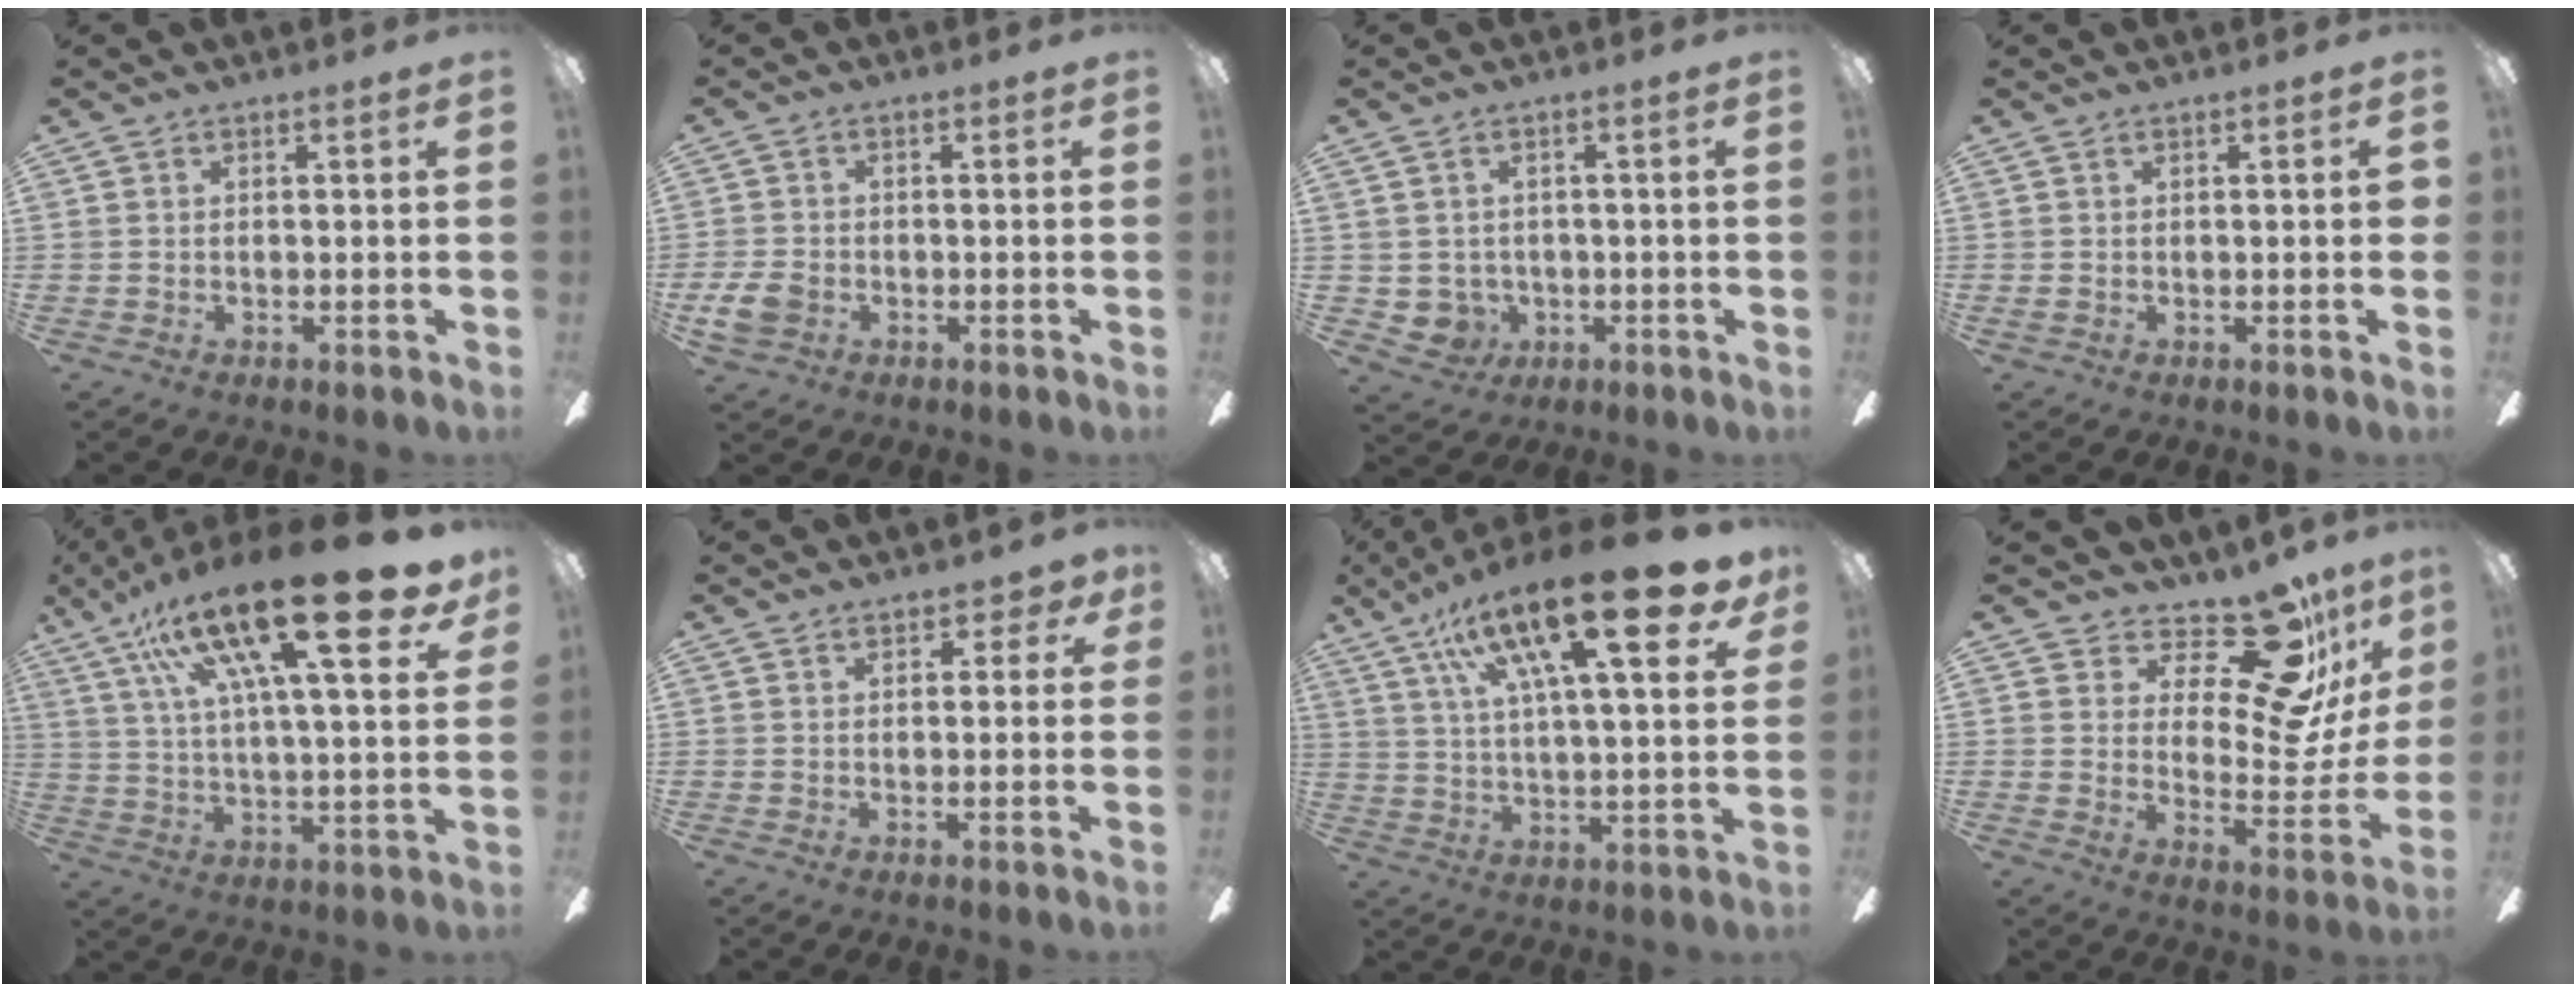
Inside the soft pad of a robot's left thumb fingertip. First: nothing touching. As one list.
[{"total": 5.7, "force": [-2.1, 4.0, 3.4], "torque": [-0.068, 0.008, -0.041]}, {"total": 4.0, "force": [0.2, 3.8, 1.2], "torque": [-0.047, 0.002, 0.003]}, {"total": 1.9, "force": [0.1, 0.6, 1.8], "torque": [-0.025, 0.002, -0.001]}, {"total": 28.9, "force": [16.4, 7.2, 22.7], "torque": [-0.380, -0.095, 0.255]}, {"total": 3.0, "force": [1.8, 1.6, 1.7], "torque": [-0.013, -0.004, 0.028]}, {"total": 23.9, "force": [13.1, 6.7, 18.8], "torque": [-0.300, -0.059, 0.200]}, {"total": 18.4, "force": [13.6, 6.7, 10.5], "torque": [-0.144, -0.116, 0.228]}]